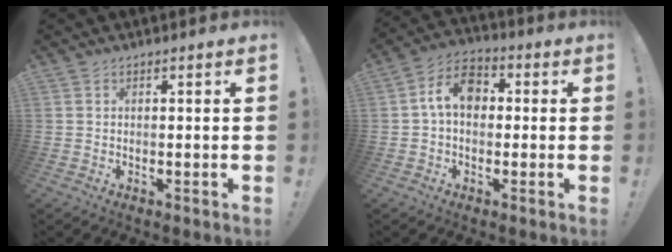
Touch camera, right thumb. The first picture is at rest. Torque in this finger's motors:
{"motor_torque": [1.30, 1.46, 0.87, 0.01, 0.07]}